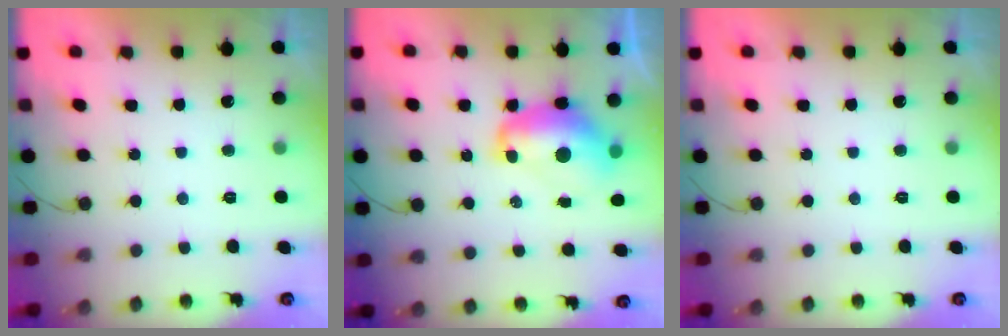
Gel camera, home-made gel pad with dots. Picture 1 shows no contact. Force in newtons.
{"total": 10.8, "press": 10.8, "slide": 1.2}
{"total": 0.0}